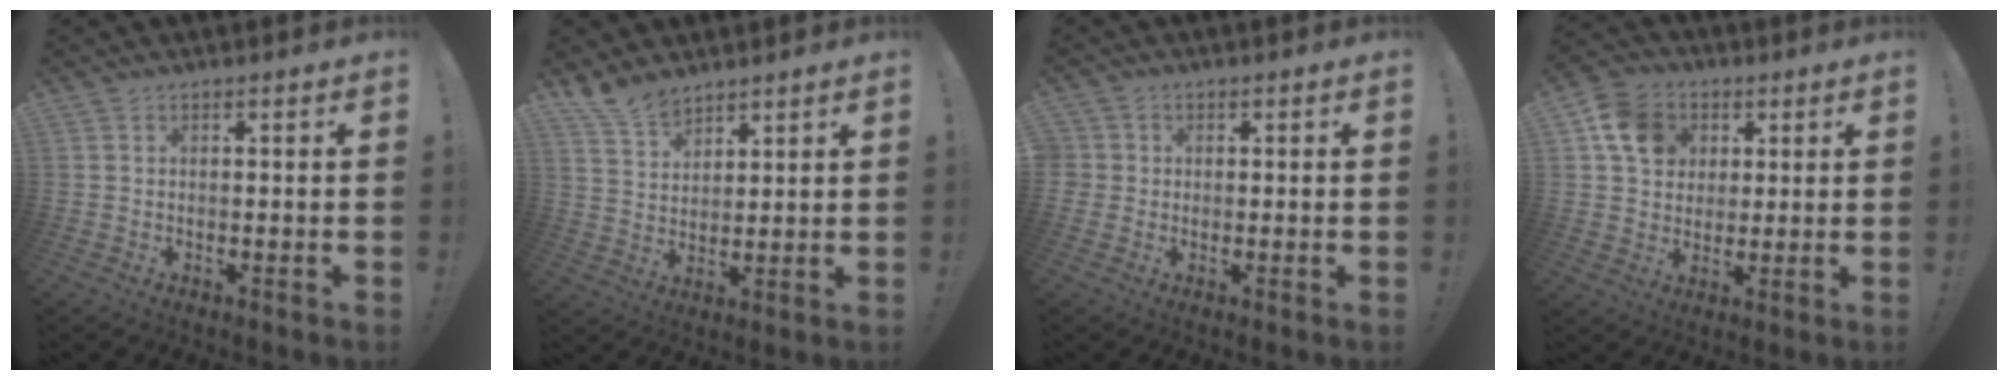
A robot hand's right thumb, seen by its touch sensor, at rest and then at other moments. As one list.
[{"total": 8.2, "force": [7.0, 3.8, 2.0], "torque": [-0.042, -0.045, 0.136]}, {"total": 2.2, "force": [-0.1, 2.1, 0.4], "torque": [-0.009, 0.007, -0.002]}, {"total": 11.9, "force": [4.1, 9.9, 5.1], "torque": [-0.070, -0.005, 0.083]}]